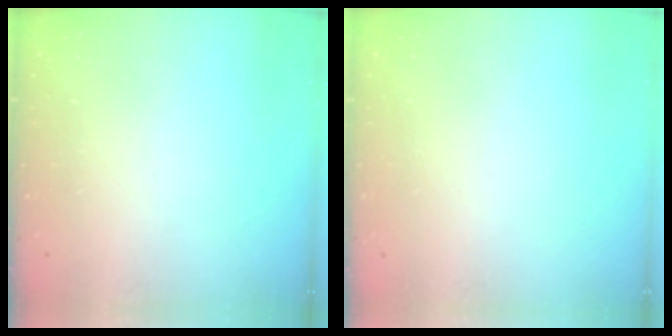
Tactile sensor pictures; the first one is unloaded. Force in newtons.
{"total": 1.8, "press": 1.7, "slide": 0.1}